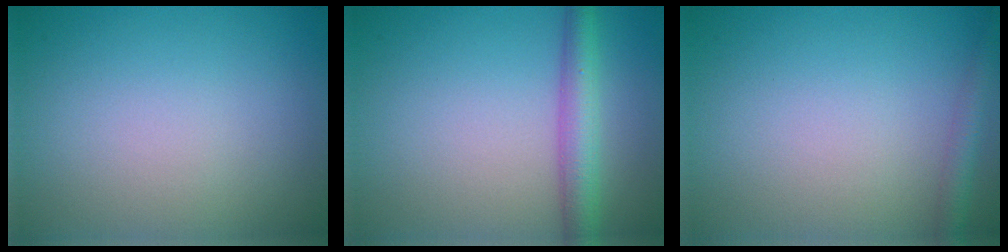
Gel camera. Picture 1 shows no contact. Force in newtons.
{"total": 3.8, "press": 3.8, "slide": 0.1}
{"total": 1.9, "press": 1.9, "slide": 0.1}